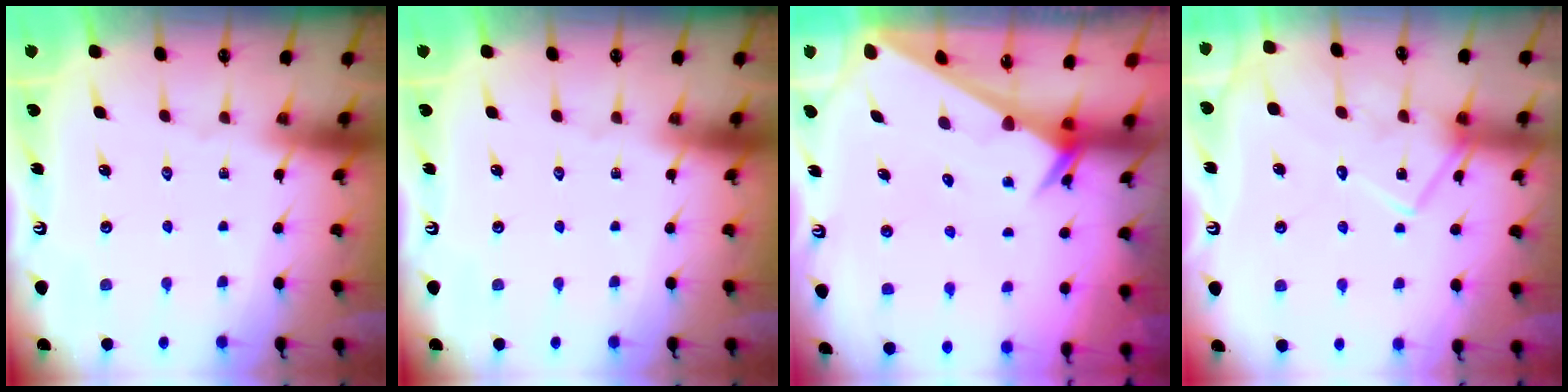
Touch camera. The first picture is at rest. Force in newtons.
{"total": 0.0}
{"total": 2.5, "press": 2.5, "slide": 0.0}
{"total": 12.2, "press": 12.2, "slide": 0.5}